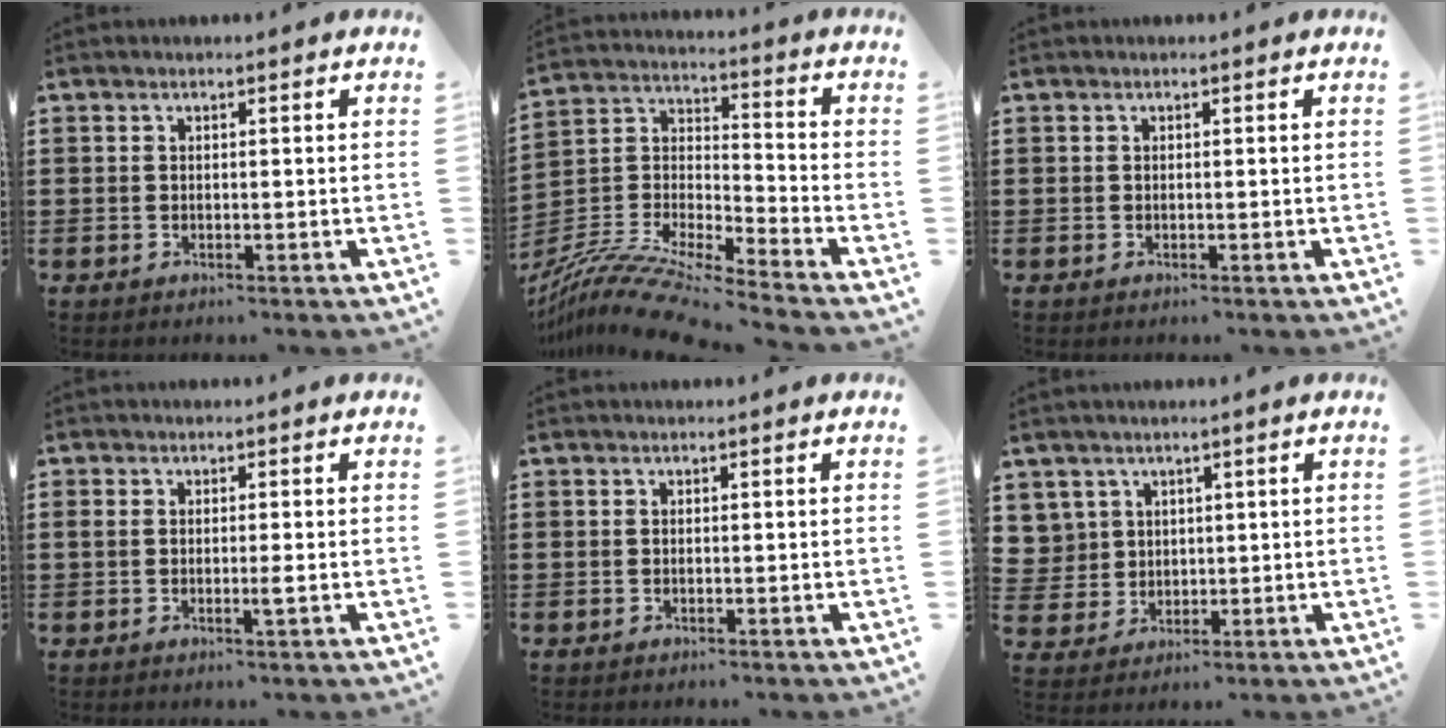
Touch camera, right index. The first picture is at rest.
{"total": 10.9, "force": [-10.2, 0.7, 3.9], "torque": [-0.092, 0.007, -0.210]}
{"total": 0.0}
{"total": 1.8, "force": [-0.4, 0.3, 1.7], "torque": [-0.040, -0.004, -0.009]}
{"total": 0.0}
{"total": 3.9, "force": [1.6, 3.6, 0.0], "torque": [-0.021, 0.013, 0.031]}